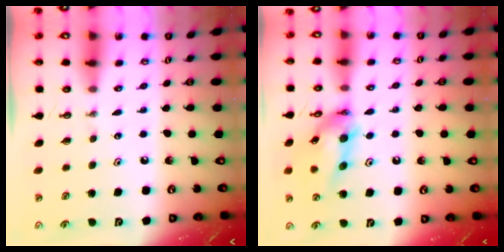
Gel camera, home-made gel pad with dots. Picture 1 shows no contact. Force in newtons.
{"total": 14.6, "press": 14.5, "slide": 1.0}